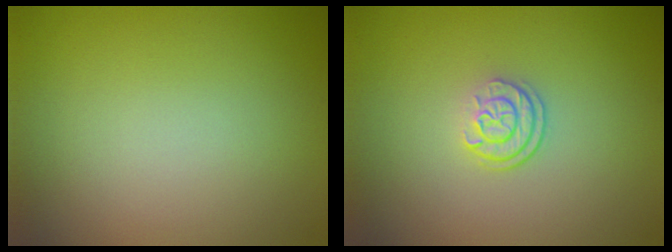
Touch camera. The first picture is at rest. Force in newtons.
{"total": 2.4, "press": 1.7, "slide": 1.7}